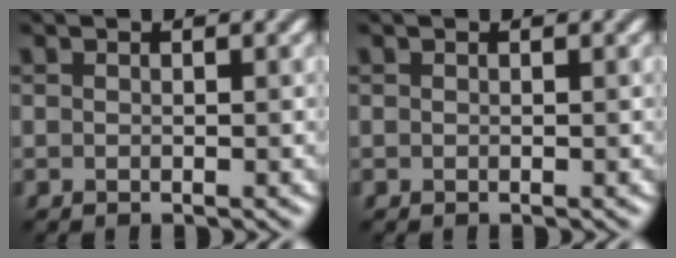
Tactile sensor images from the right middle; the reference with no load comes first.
{"total": 0.0}